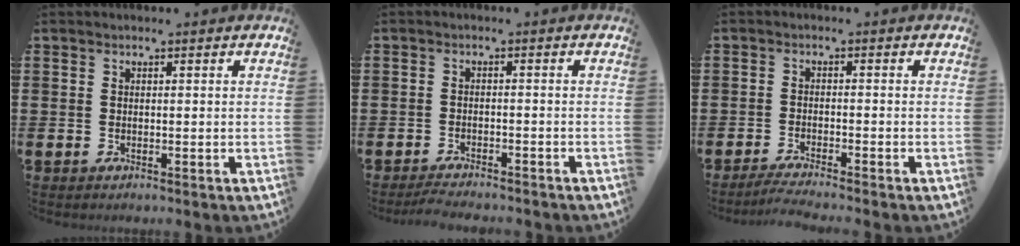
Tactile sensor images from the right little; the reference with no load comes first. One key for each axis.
{"total": 1.9, "fx": -1.9, "fy": 0.1, "fz": 0.4, "tx": -0.009, "ty": 0.006, "tz": -0.038}
{"total": 2.0, "fx": -1.8, "fy": -0.2, "fz": 0.8, "tx": -0.013, "ty": 0.003, "tz": -0.035}